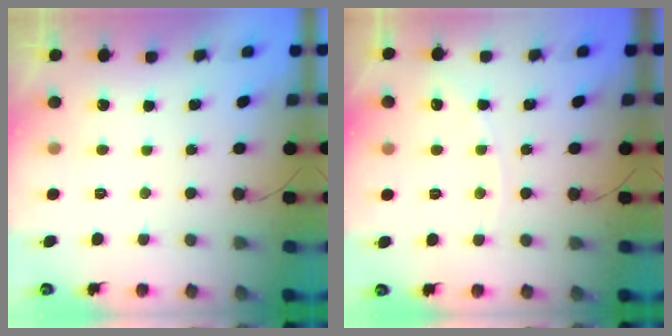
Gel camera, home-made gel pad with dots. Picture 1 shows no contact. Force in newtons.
{"total": 2.6, "press": 2.6, "slide": 0.4}